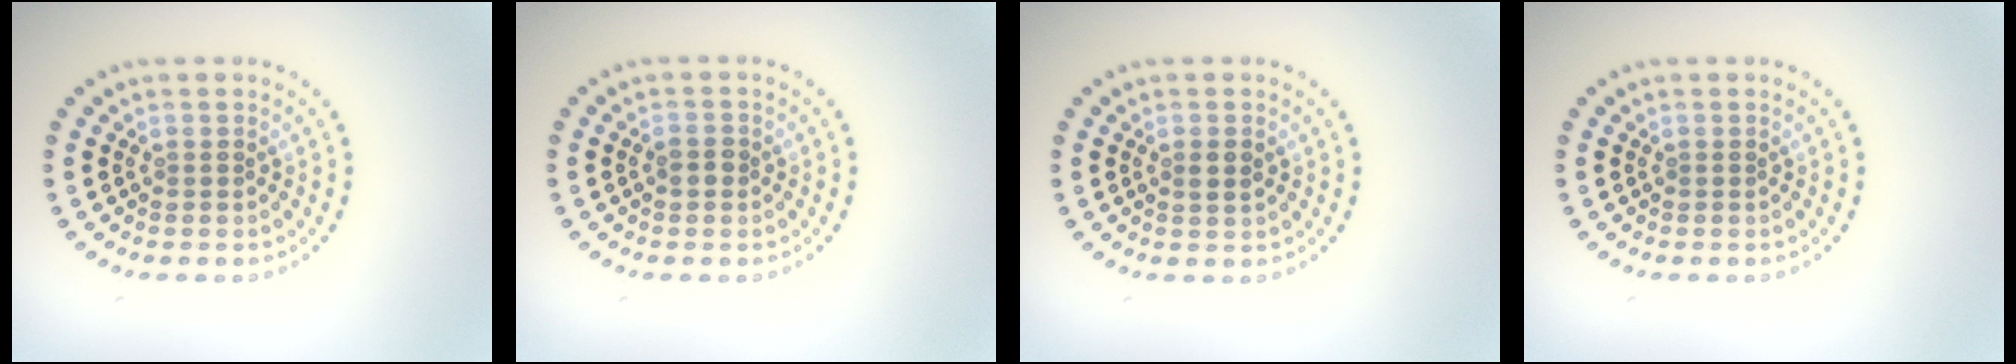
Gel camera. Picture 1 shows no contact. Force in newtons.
{"total": 1.2, "press": 1.1, "slide": 0.2}
{"total": 1.2, "press": 1.2, "slide": 0.3}
{"total": 0.0}